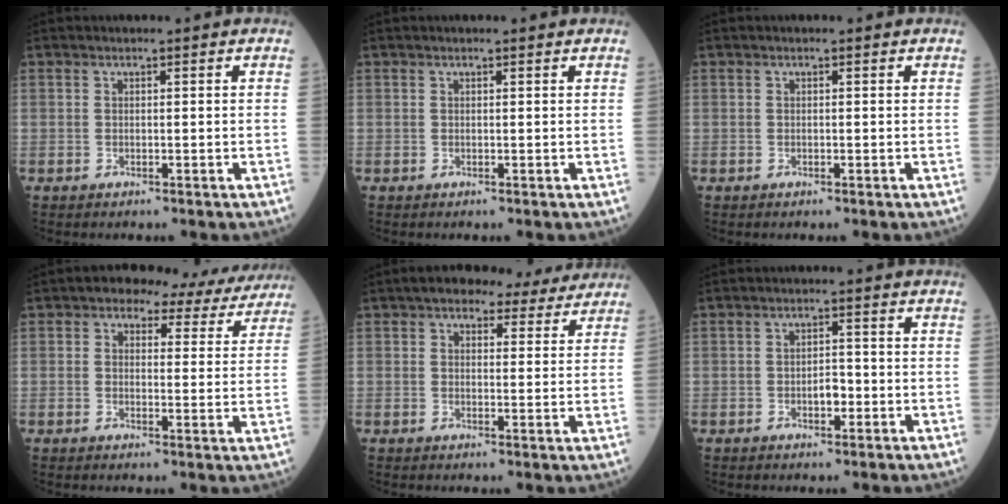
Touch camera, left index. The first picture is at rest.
{"total": 1.0, "force": [0.9, 0.0, 0.4], "torque": [-0.012, 0.006, 0.013]}
{"total": 0.0}
{"total": 9.7, "force": [8.1, 4.3, 3.1], "torque": [-0.021, 0.017, 0.077]}
{"total": 8.6, "force": [7.1, 3.4, 3.5], "torque": [-0.038, 0.021, 0.085]}
{"total": 2.5, "force": [-0.8, 1.2, 2.1], "torque": [-0.032, 0.004, -0.012]}